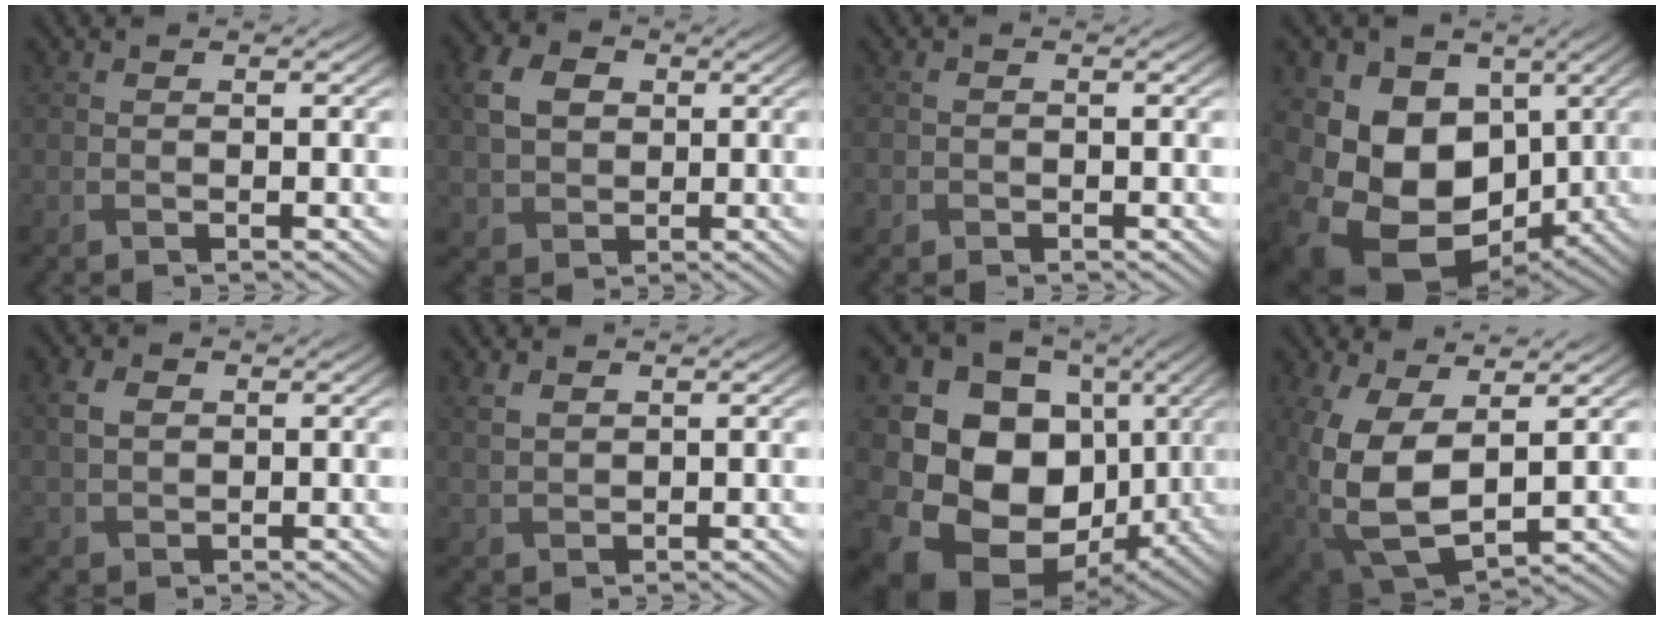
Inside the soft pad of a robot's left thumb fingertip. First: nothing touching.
{"total": 6.3, "force": [0.8, 5.3, 3.4], "torque": [-0.092, 0.008, 0.010]}
{"total": 1.1, "force": [-0.6, 0.9, 0.1], "torque": [-0.001, -0.004, -0.014]}
{"total": 16.4, "force": [-1.4, 13.0, 9.9], "torque": [-0.211, -0.031, -0.021]}
{"total": 3.6, "force": [0.6, 2.9, 2.1], "torque": [-0.059, 0.002, 0.010]}
{"total": 2.2, "force": [1.2, 1.5, 1.1], "torque": [-0.032, -0.002, 0.028]}
{"total": 16.5, "force": [-0.8, 13.7, 9.2], "torque": [-0.203, -0.034, -0.003]}
{"total": 11.8, "force": [1.1, 7.2, 9.3], "torque": [-0.232, -0.028, 0.038]}